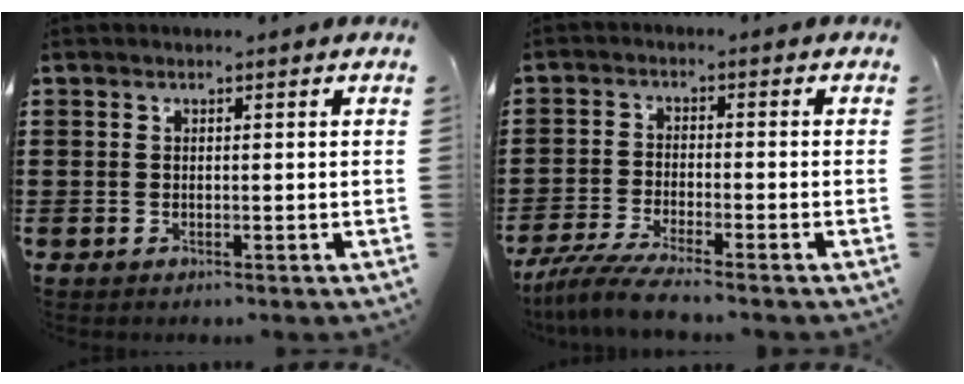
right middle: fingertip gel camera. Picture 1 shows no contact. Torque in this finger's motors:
{"motor_torque": [2.14, 0.00, 0.22, 0.11]}